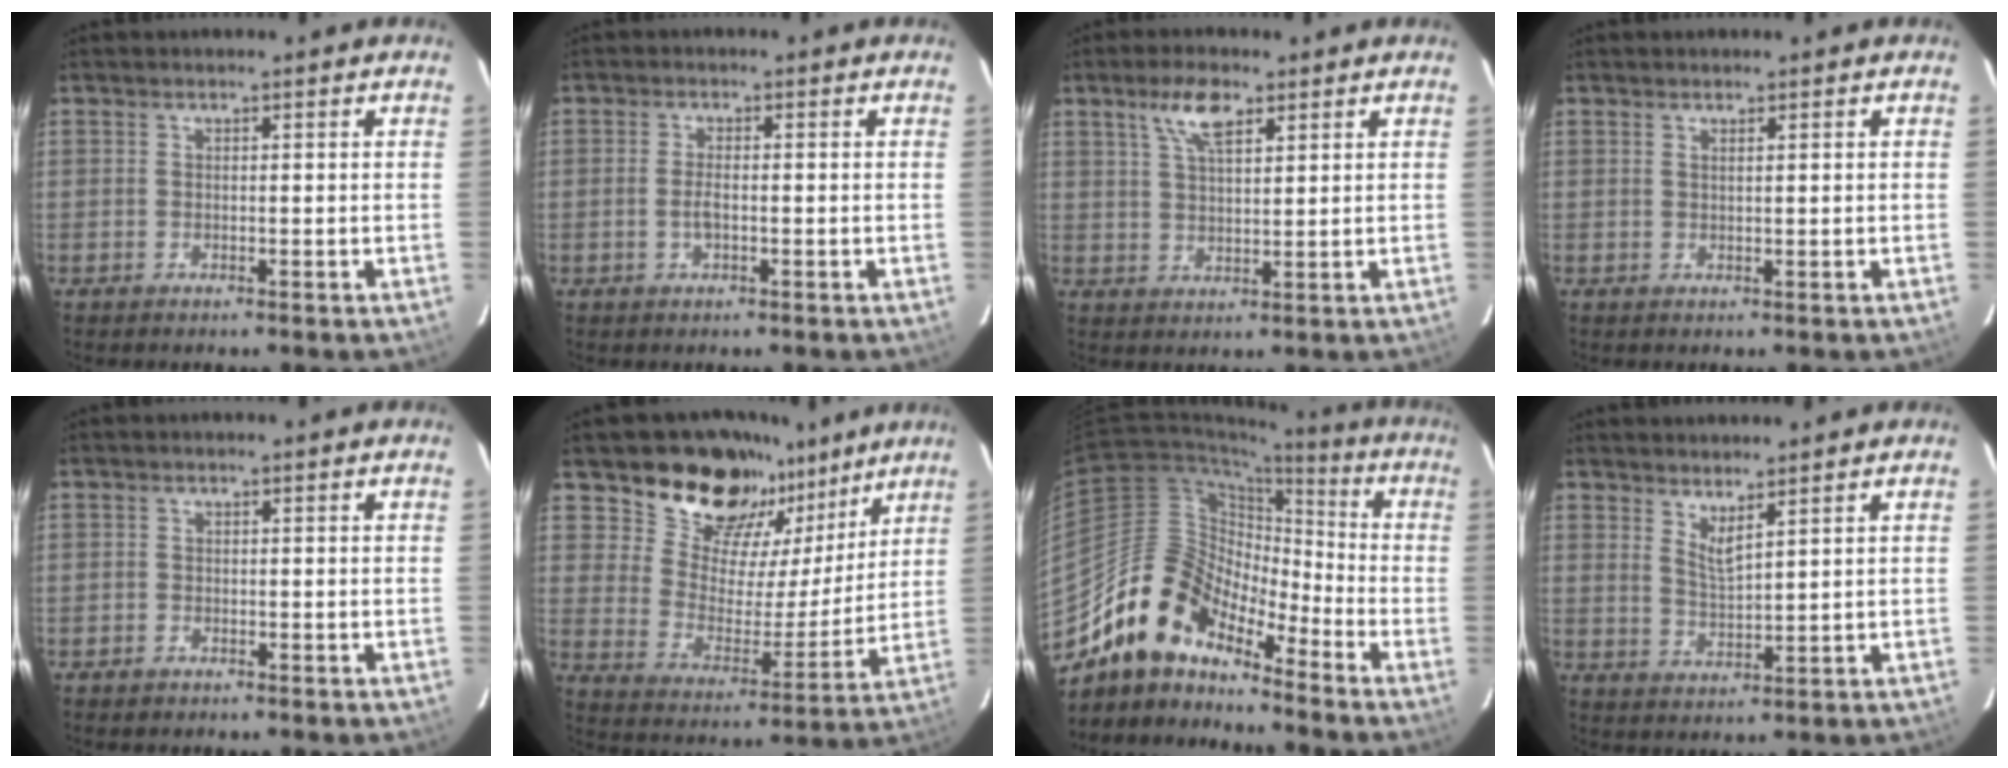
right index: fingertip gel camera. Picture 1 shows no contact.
{"total": 2.4, "force": [-0.6, 0.8, 2.2], "torque": [-0.044, 0.000, -0.011]}
{"total": 6.2, "force": [3.6, 2.2, 4.5], "torque": [-0.084, 0.011, 0.069]}
{"total": 0.8, "force": [0.5, -0.2, 0.6], "torque": [-0.008, 0.001, 0.009]}
{"total": 1.1, "force": [-0.8, 0.7, 0.0], "torque": [-0.002, 0.004, -0.013]}
{"total": 18.5, "force": [13.7, 10.3, 7.0], "torque": [-0.118, 0.000, 0.229]}
{"total": 13.5, "force": [-11.1, 6.0, 4.6], "torque": [-0.082, 0.027, -0.217]}
{"total": 3.6, "force": [2.9, 0.2, 2.2], "torque": [-0.040, -0.010, 0.050]}